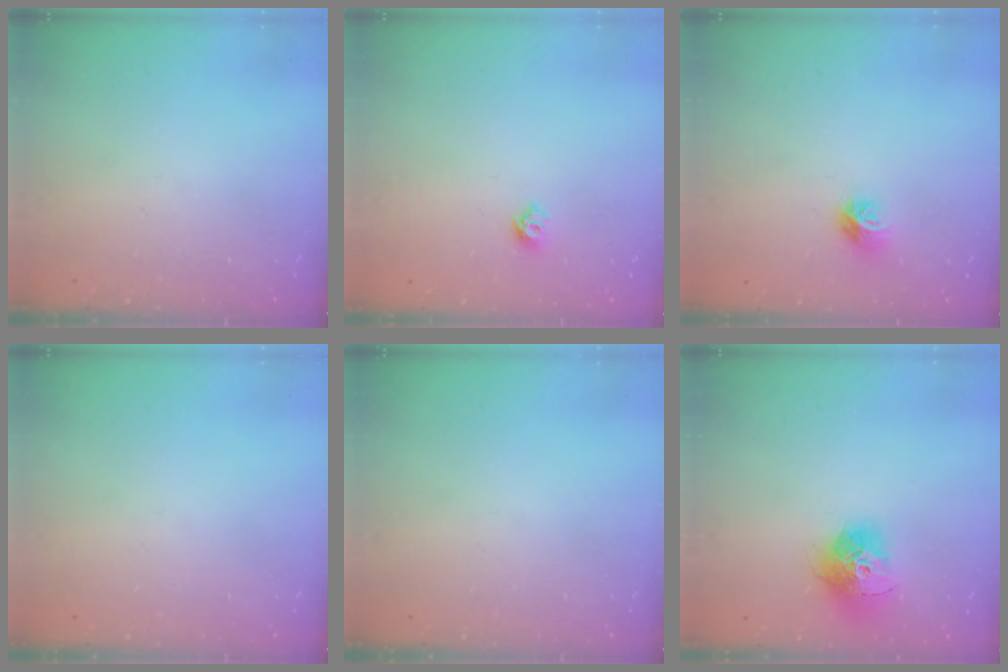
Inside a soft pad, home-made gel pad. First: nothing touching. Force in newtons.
{"total": 4.9, "press": 4.8, "slide": 0.8}
{"total": 7.7, "press": 7.7, "slide": 0.2}
{"total": 0.0}
{"total": 0.0}
{"total": 14.4, "press": 14.3, "slide": 1.3}